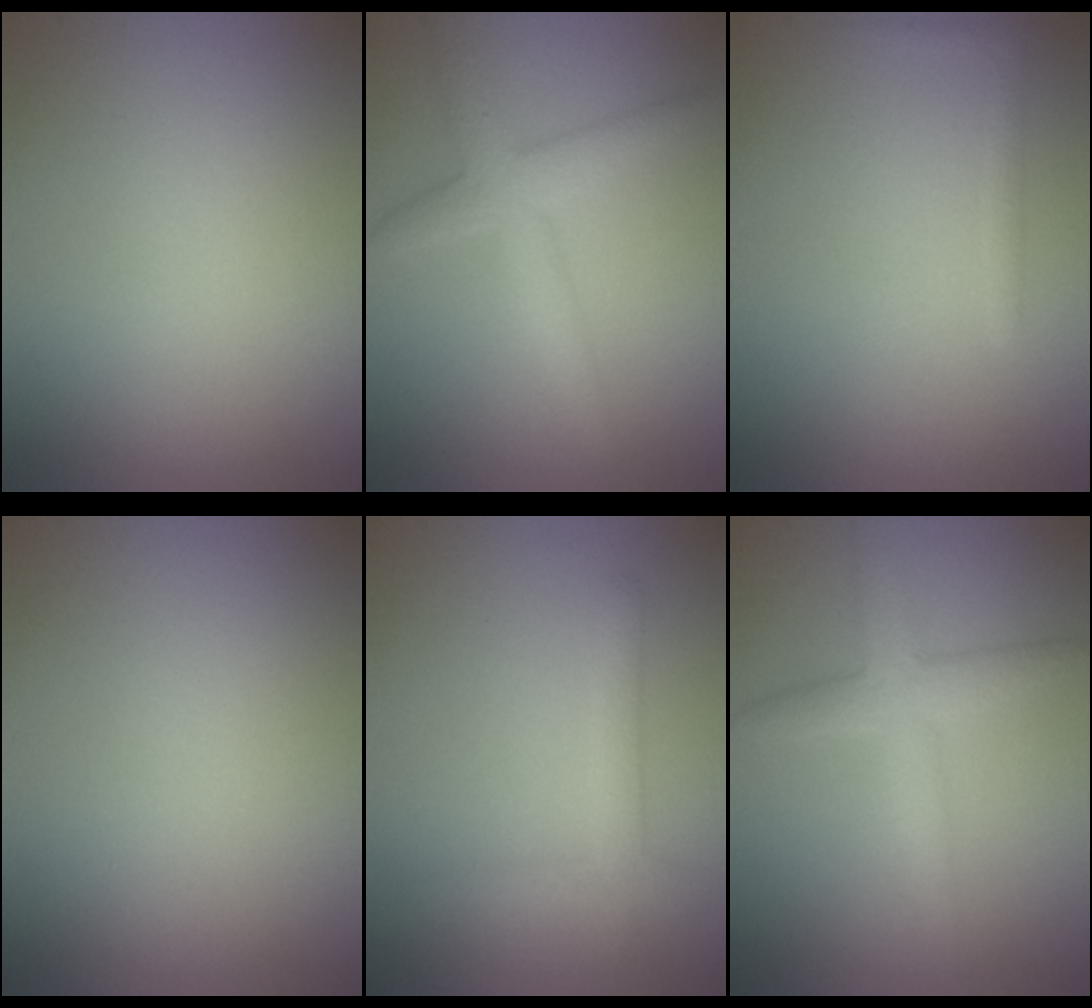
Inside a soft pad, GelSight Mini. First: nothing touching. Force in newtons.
{"total": 3.4, "press": 3.4, "slide": 0.0}
{"total": 0.8, "press": 0.8, "slide": 0.0}
{"total": 0.0}
{"total": 1.8, "press": 1.8, "slide": 0.2}
{"total": 3.5, "press": 3.5, "slide": 0.1}